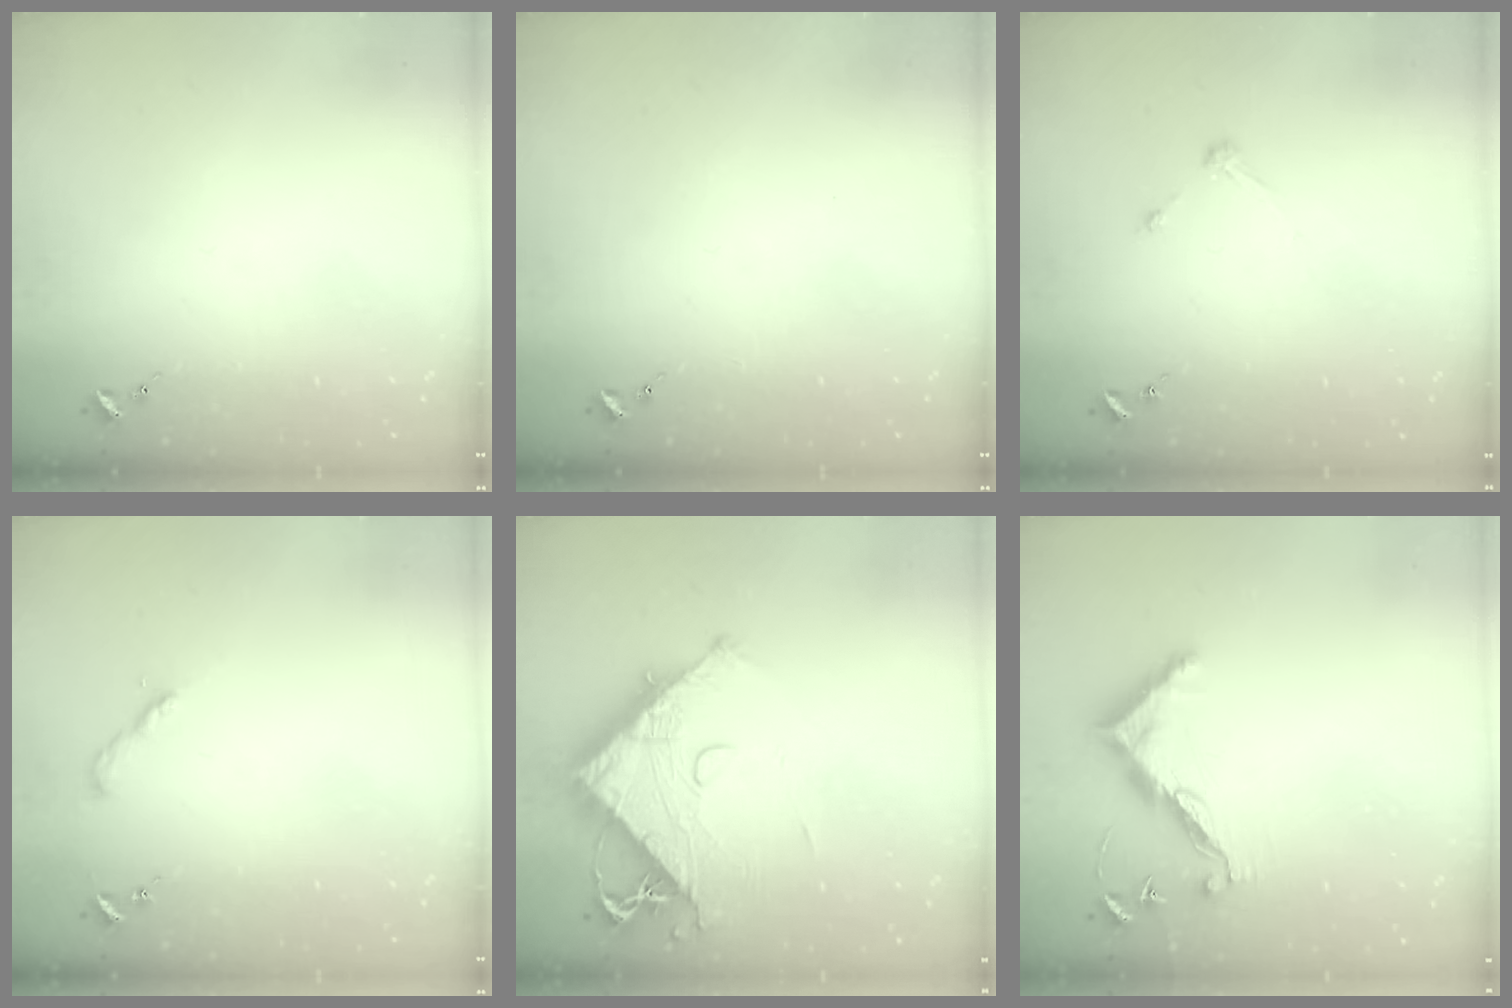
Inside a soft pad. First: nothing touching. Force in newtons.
{"total": 0.0}
{"total": 3.2, "press": 3.2, "slide": 0.4}
{"total": 2.2, "press": 2.2, "slide": 0.2}
{"total": 12.7, "press": 12.7, "slide": 1.5}
{"total": 10.6, "press": 10.6, "slide": 0.4}